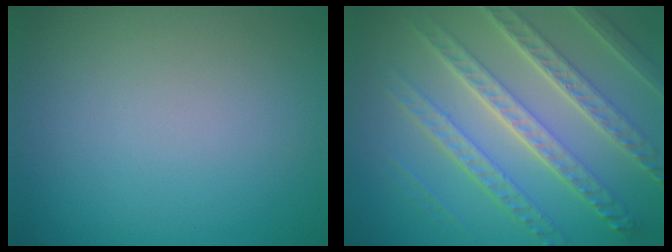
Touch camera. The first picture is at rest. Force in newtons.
{"total": 8.4, "press": 6.1, "slide": 5.8}